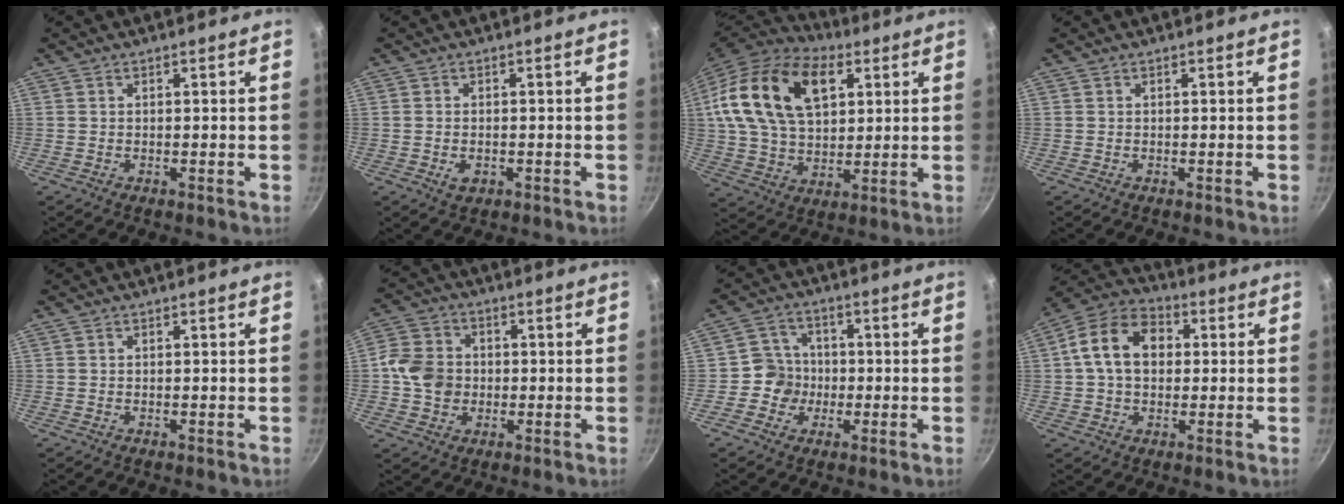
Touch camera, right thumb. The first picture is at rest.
{"total": 2.5, "force": [-0.8, 1.7, 1.7], "torque": [-0.028, 0.000, -0.011]}
{"total": 23.4, "force": [8.2, 14.6, 16.3], "torque": [-0.281, -0.003, 0.140]}
{"total": 0.0}
{"total": 0.0}
{"total": 8.3, "force": [-0.5, 7.2, 4.2], "torque": [-0.057, 0.012, -0.022]}
{"total": 5.9, "force": [-1.2, 5.6, 1.3], "torque": [0.013, 0.017, -0.034]}
{"total": 12.9, "force": [1.6, 9.4, 8.6], "torque": [-0.122, 0.025, 0.010]}